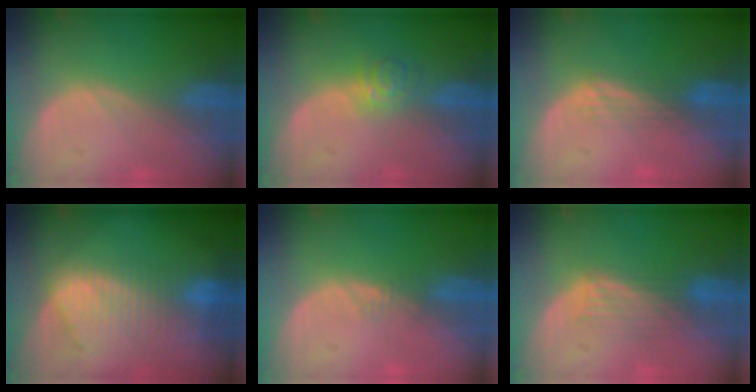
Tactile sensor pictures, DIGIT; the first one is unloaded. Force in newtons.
{"total": 3.6, "press": 3.5, "slide": 1.0}
{"total": 2.9, "press": 2.5, "slide": 1.5}
{"total": 8.8, "press": 7.9, "slide": 4.0}
{"total": 1.3, "press": 1.2, "slide": 0.2}
{"total": 4.6, "press": 3.9, "slide": 2.4}